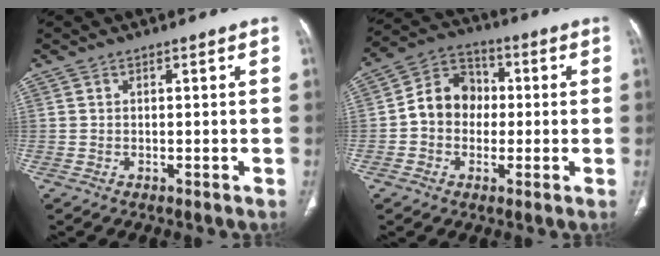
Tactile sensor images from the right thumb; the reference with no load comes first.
{"total": 9.8, "force": [-0.3, 8.3, 5.2], "torque": [-0.063, 0.030, -0.020]}